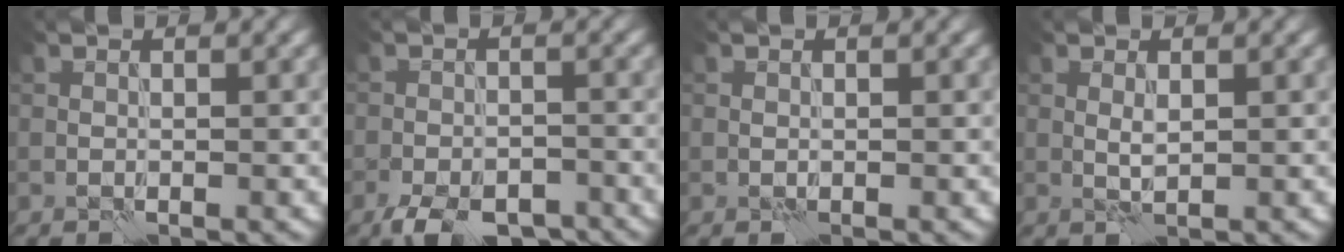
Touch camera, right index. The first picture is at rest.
{"total": 6.5, "force": [-4.8, 2.6, 3.5], "torque": [-0.048, -0.010, -0.078]}
{"total": 0.0}
{"total": 0.9, "force": [0.4, 0.1, 0.8], "torque": [-0.020, 0.002, 0.009]}